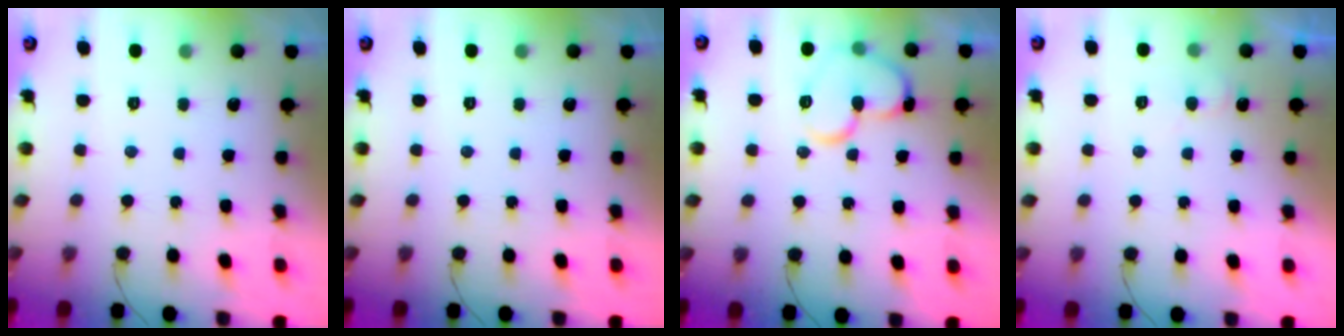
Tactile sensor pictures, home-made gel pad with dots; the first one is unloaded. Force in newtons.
{"total": 0.0}
{"total": 13.2, "press": 13.1, "slide": 1.7}
{"total": 3.5, "press": 3.5, "slide": 0.3}